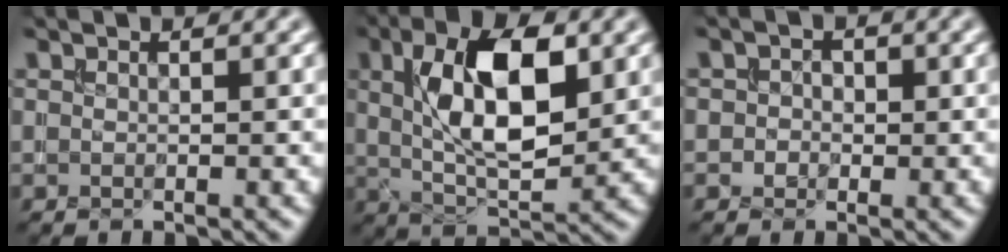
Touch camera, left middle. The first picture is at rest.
{"total": 9.5, "force": [2.0, 4.3, 8.3], "torque": [-0.140, 0.001, 0.034]}
{"total": 1.6, "force": [-0.1, 1.5, 0.6], "torque": [0.009, 0.002, -0.016]}